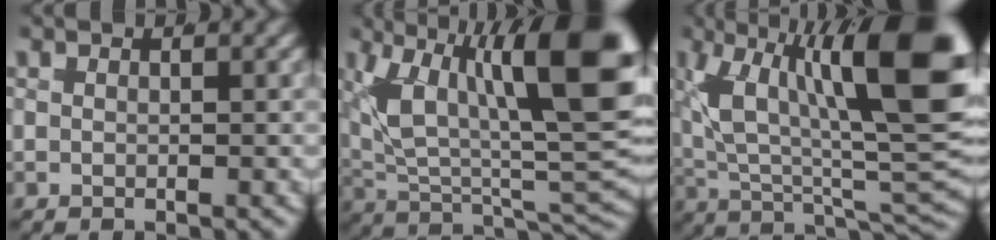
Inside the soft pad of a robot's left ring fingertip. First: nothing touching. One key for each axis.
{"total": 13.8, "fx": 1.6, "fy": 6.2, "fz": 12.2, "tx": -0.178, "ty": -0.011, "tz": 0.028}
{"total": 15.2, "fx": 1.8, "fy": 6.8, "fz": 13.5, "tx": -0.182, "ty": -0.006, "tz": 0.027}